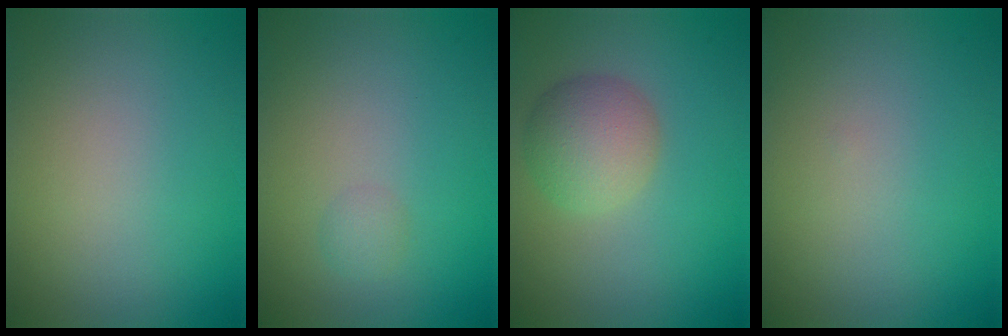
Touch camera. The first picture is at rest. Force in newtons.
{"total": 1.0, "press": 1.0, "slide": 0.1}
{"total": 4.1, "press": 4.1, "slide": 0.2}
{"total": 0.0}